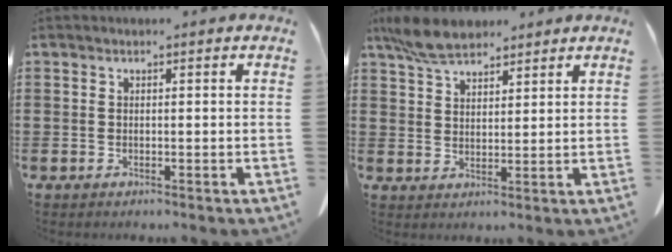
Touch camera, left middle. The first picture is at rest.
{"total": 6.1, "force": [4.9, 2.6, 2.5], "torque": [-0.065, -0.001, 0.094]}